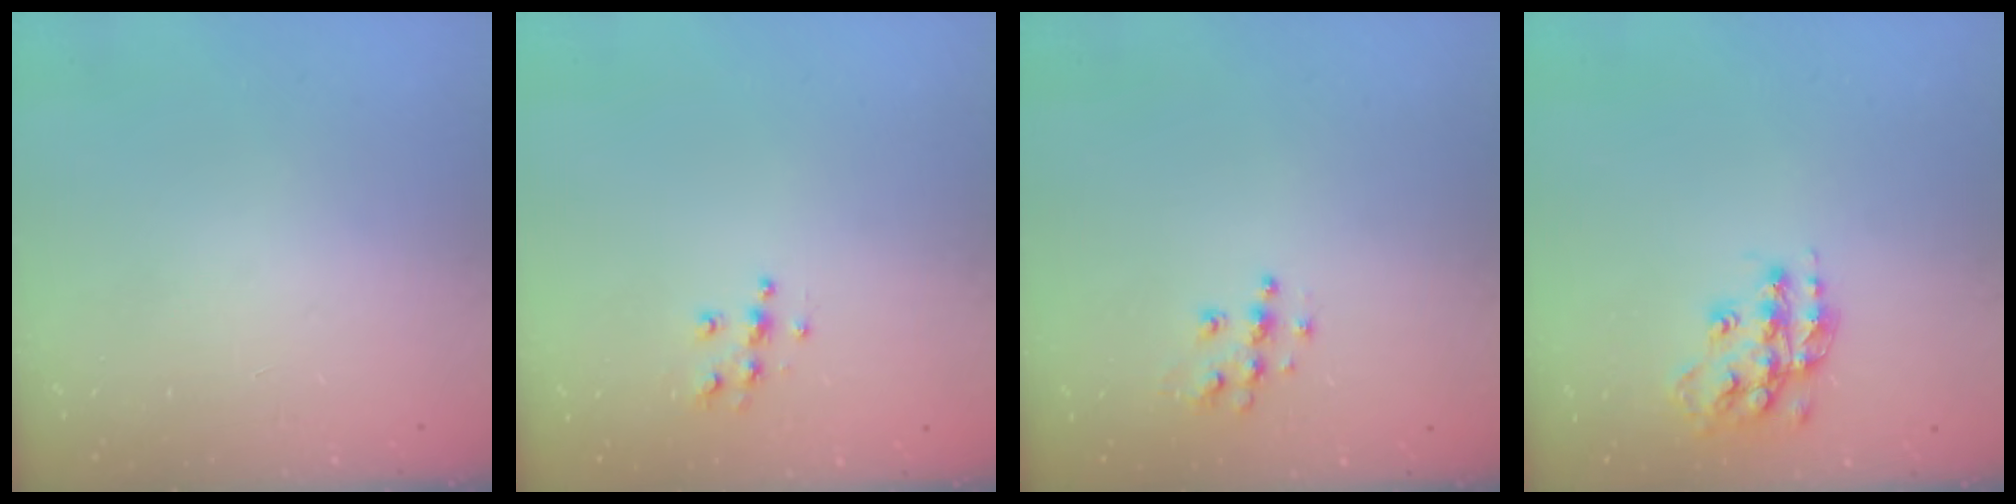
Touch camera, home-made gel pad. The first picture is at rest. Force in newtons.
{"total": 6.4, "press": 6.4, "slide": 0.3}
{"total": 7.4, "press": 7.4, "slide": 0.2}
{"total": 15.0, "press": 15.0, "slide": 1.0}